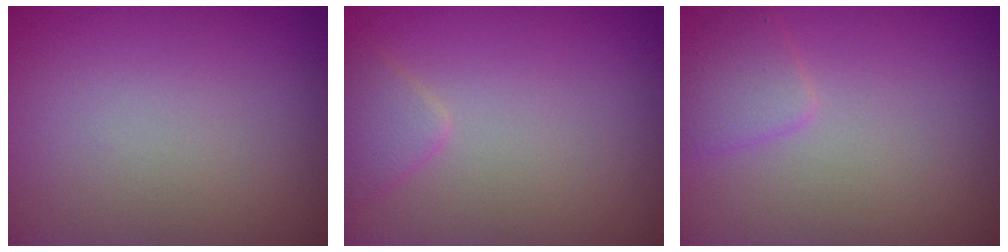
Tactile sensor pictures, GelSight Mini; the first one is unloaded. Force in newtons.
{"total": 1.4, "press": 1.4, "slide": 0.1}
{"total": 1.6, "press": 1.6, "slide": 0.1}